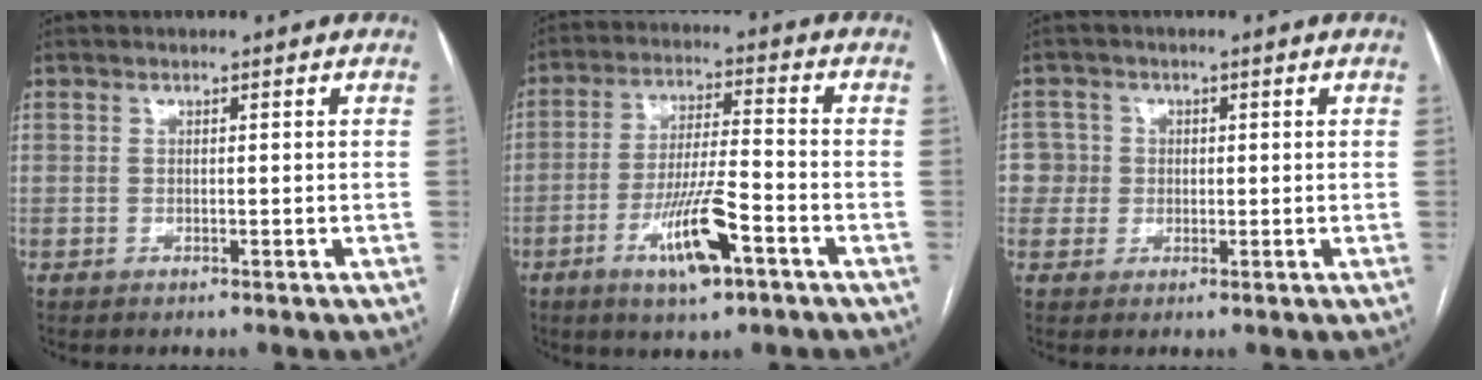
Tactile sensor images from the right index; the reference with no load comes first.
{"total": 10.5, "force": [-5.2, 1.7, 9.0], "torque": [-0.170, -0.007, -0.088]}
{"total": 3.9, "force": [0.1, 3.9, -0.1], "torque": [0.019, 0.016, 0.002]}